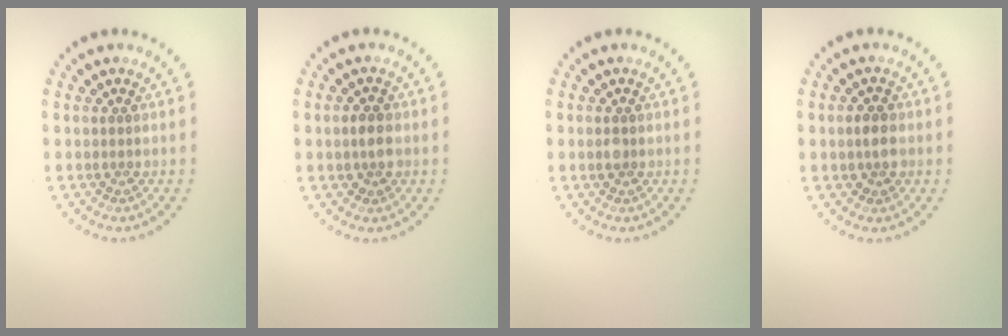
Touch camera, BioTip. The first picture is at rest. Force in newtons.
{"total": 2.1, "press": 2.0, "slide": 0.4}
{"total": 0.9, "press": 0.9, "slide": 0.0}
{"total": 2.1, "press": 2.0, "slide": 0.4}